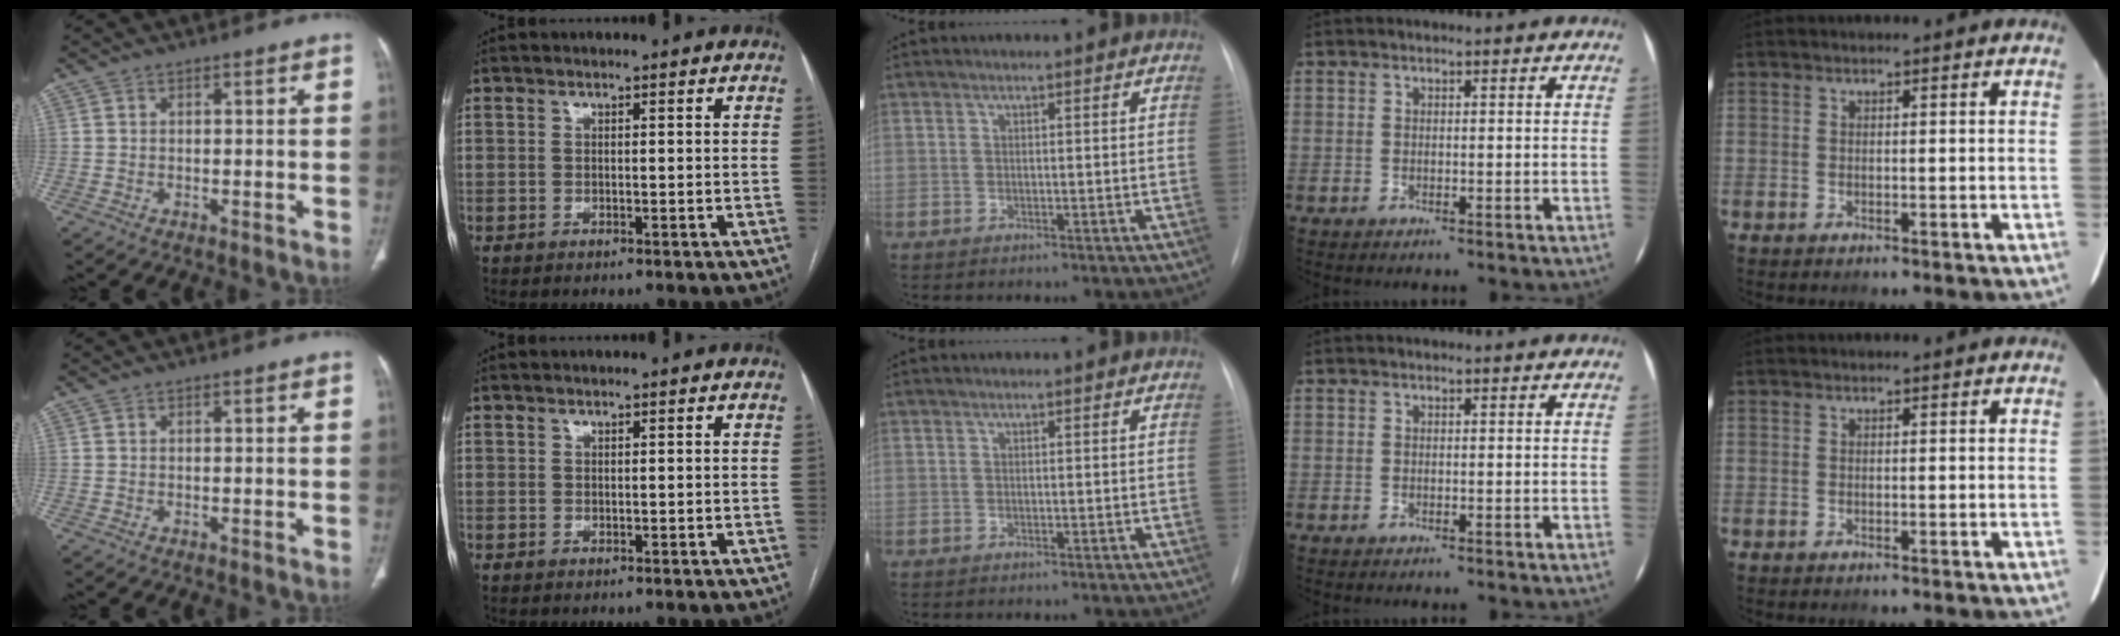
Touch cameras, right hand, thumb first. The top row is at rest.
{}